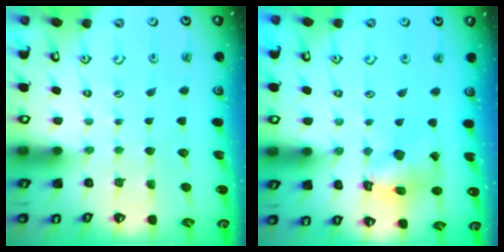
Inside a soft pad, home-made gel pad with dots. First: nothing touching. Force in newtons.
{"total": 13.2, "press": 13.1, "slide": 1.6}